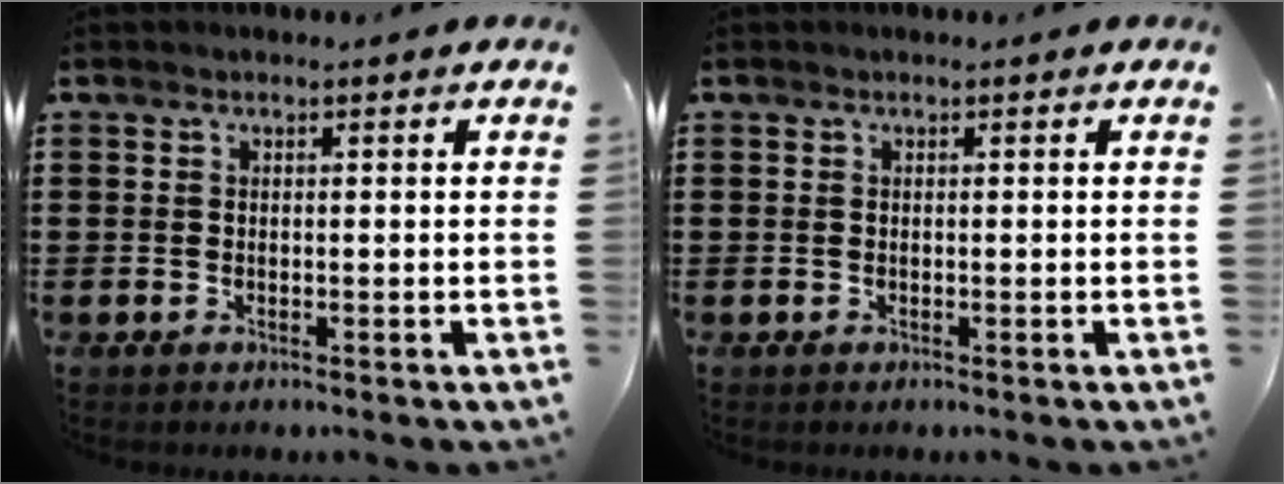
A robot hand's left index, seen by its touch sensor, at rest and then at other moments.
{"total": 0.0}